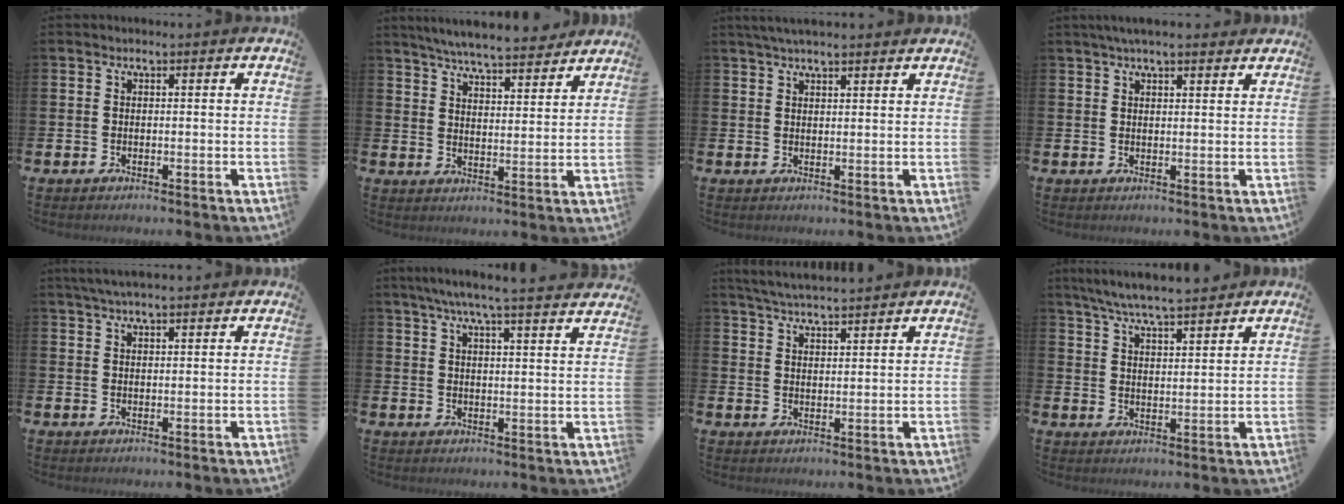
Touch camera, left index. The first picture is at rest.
{"total": 6.5, "force": [6.3, 0.4, 1.5], "torque": [-0.036, -0.044, 0.108]}
{"total": 3.2, "force": [2.9, 0.5, 1.3], "torque": [-0.026, -0.003, 0.053]}
{"total": 3.4, "force": [3.0, 0.6, 1.4], "torque": [-0.022, -0.008, 0.052]}
{"total": 3.4, "force": [3.0, 0.4, 1.5], "torque": [-0.030, -0.001, 0.054]}
{"total": 6.5, "force": [6.0, -0.2, 2.4], "torque": [-0.061, -0.028, 0.106]}
{"total": 4.5, "force": [4.5, -0.1, 0.6], "torque": [-0.029, -0.021, 0.082]}
{"total": 6.5, "force": [6.3, 0.4, 1.7], "torque": [-0.055, -0.028, 0.113]}